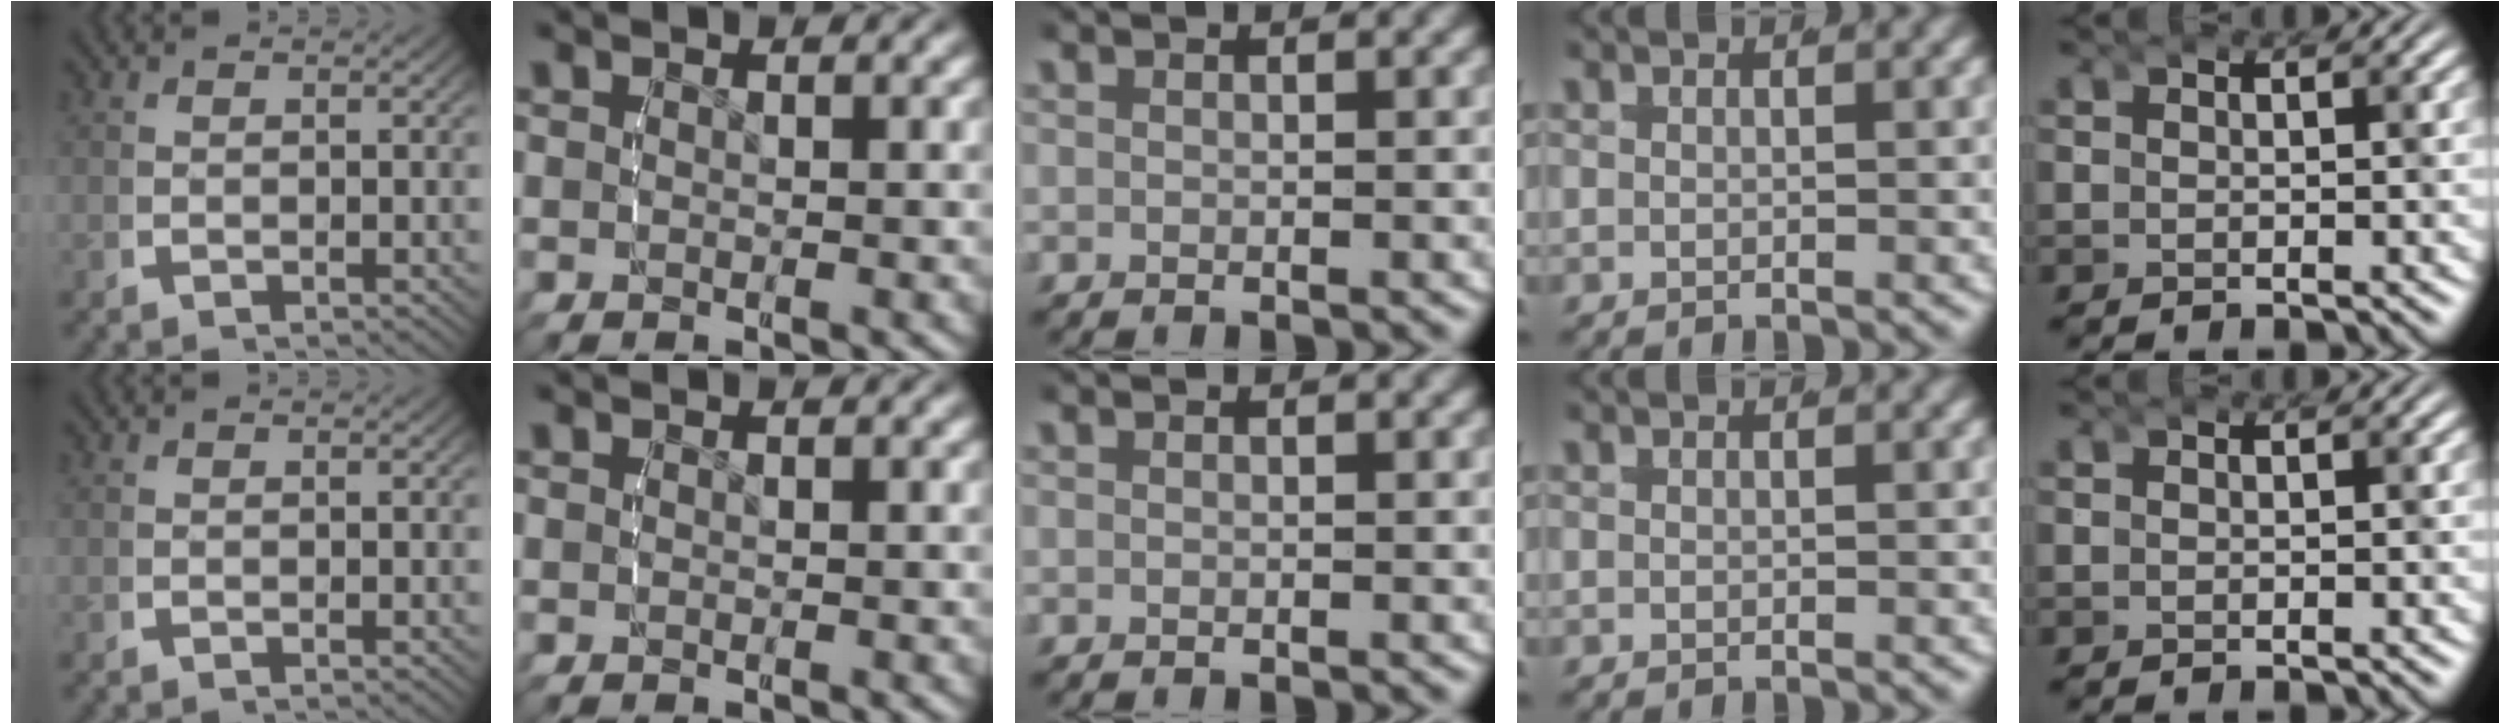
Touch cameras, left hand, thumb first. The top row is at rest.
{}